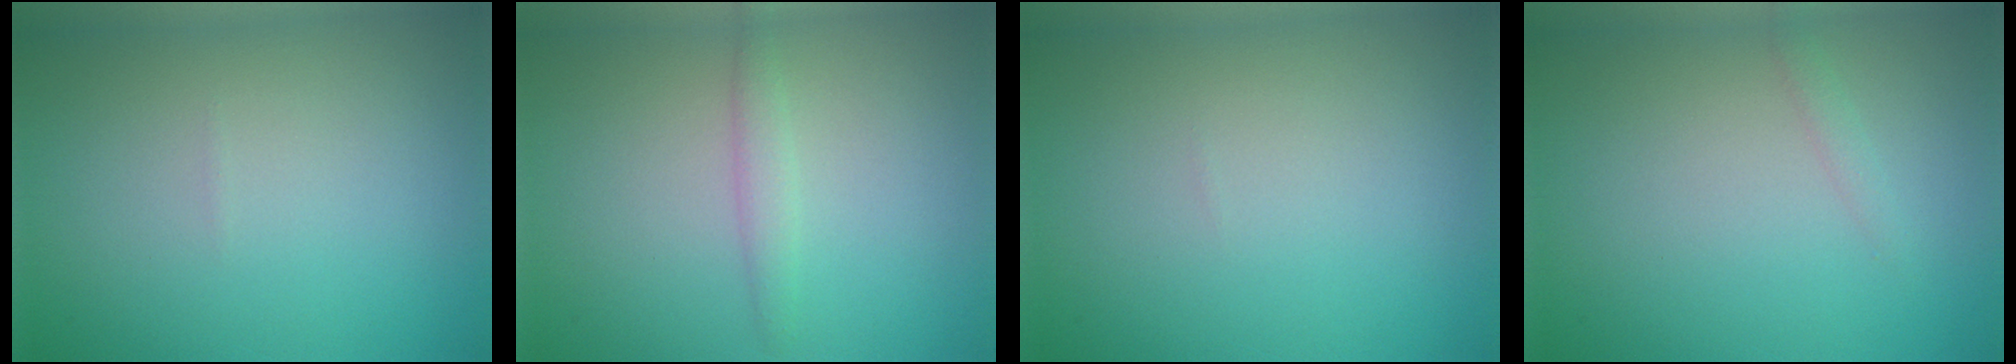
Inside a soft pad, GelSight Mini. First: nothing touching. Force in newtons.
{"total": 1.4, "press": 1.4, "slide": 0.0}
{"total": 0.0}
{"total": 0.7, "press": 0.7, "slide": 0.1}